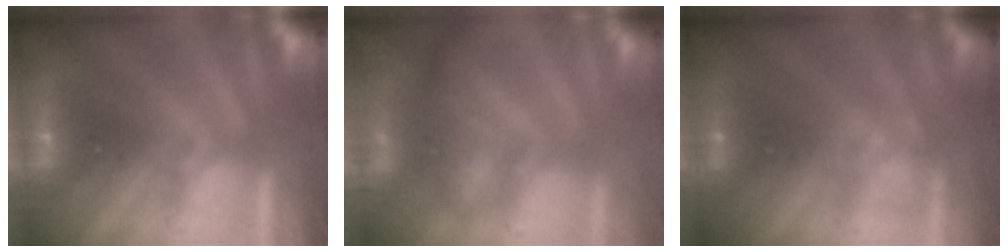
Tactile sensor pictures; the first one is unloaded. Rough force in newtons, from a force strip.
{"total": 8.0}
{"total": 2.8}